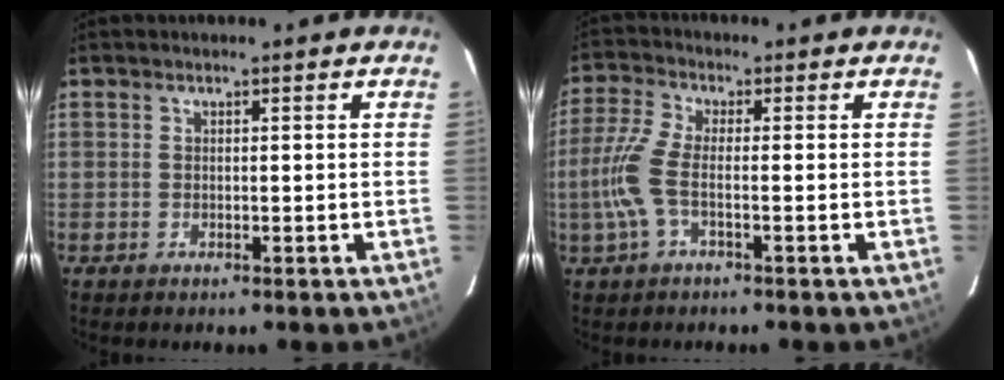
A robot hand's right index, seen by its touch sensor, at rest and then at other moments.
{"total": 7.0, "force": [-1.8, 1.8, 6.5], "torque": [-0.158, 0.001, -0.037]}